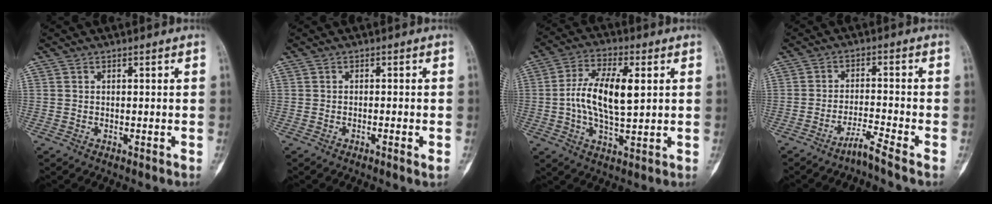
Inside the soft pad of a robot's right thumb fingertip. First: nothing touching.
{"total": 1.4, "force": [-0.6, 0.1, 1.3], "torque": [-0.026, -0.004, -0.012]}
{"total": 12.3, "force": [1.4, 5.4, 10.9], "torque": [-0.204, 0.004, 0.024]}
{"total": 3.6, "force": [-3.1, -1.0, 1.6], "torque": [-0.042, 0.010, -0.063]}